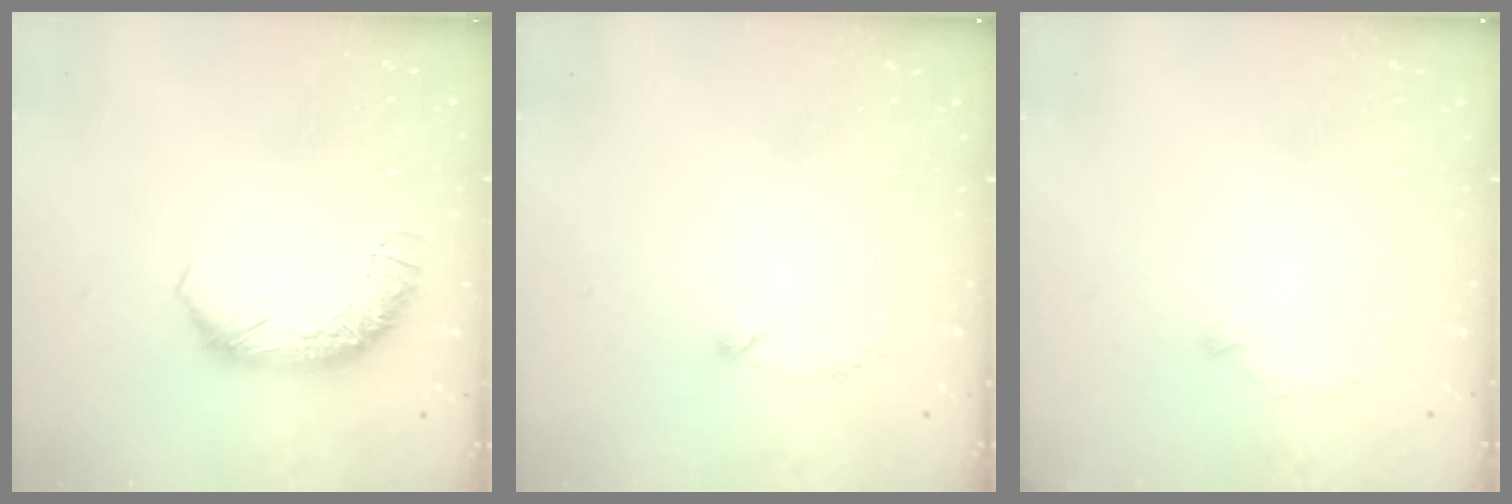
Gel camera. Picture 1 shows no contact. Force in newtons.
{"total": 7.0, "press": 6.9, "slide": 0.9}
{"total": 6.0, "press": 5.9, "slide": 1.1}